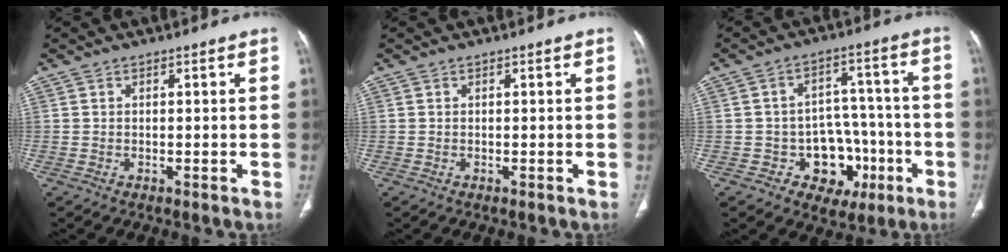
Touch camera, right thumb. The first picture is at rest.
{"total": 0.0}
{"total": 11.1, "force": [-3.9, 9.0, 5.2], "torque": [-0.017, 0.046, -0.044]}